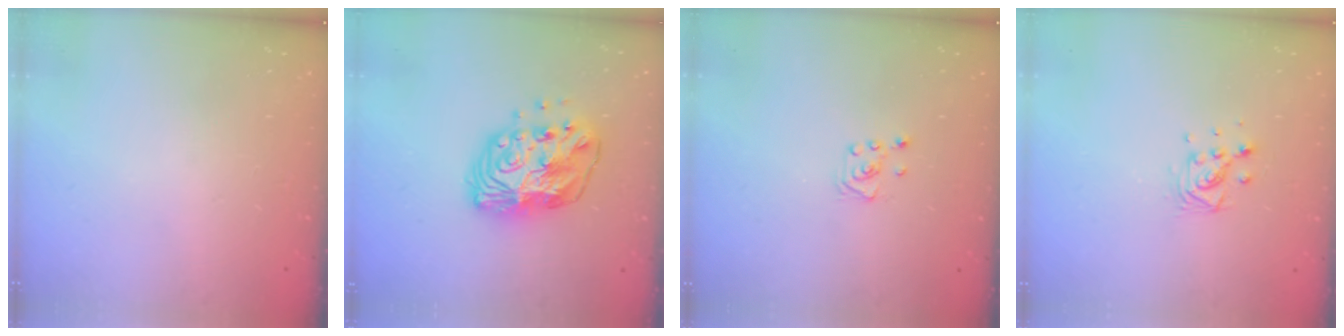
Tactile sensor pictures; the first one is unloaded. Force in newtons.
{"total": 14.1, "press": 14.1, "slide": 1.2}
{"total": 3.0, "press": 2.9, "slide": 0.3}
{"total": 7.7, "press": 7.3, "slide": 2.4}